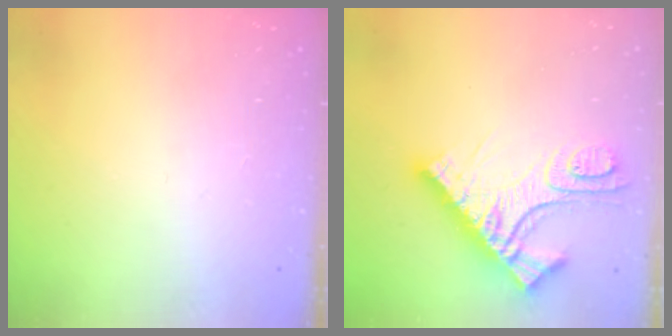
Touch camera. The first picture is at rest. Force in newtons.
{"total": 15.9, "press": 15.8, "slide": 1.7}